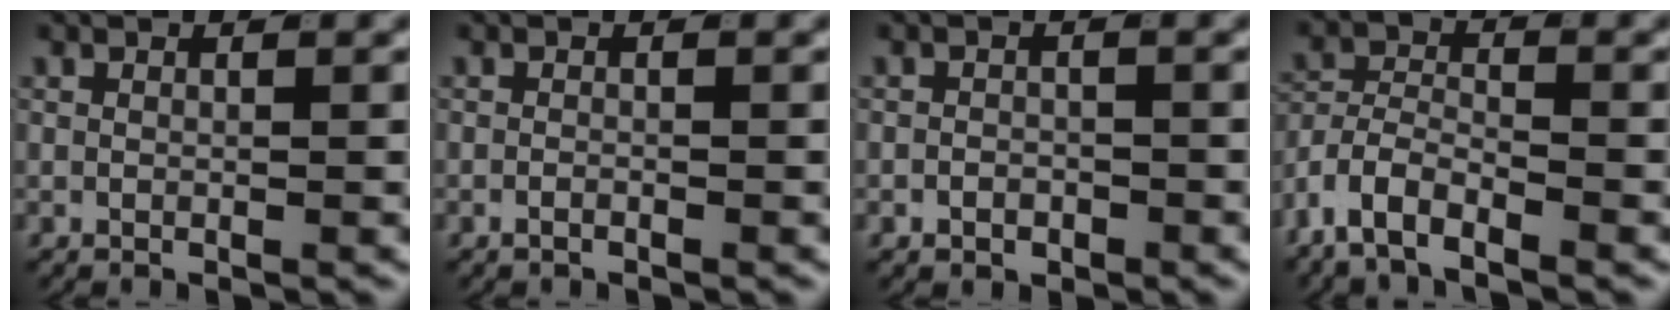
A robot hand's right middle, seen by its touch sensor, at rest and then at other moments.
{"total": 0.7, "force": [-0.7, 0.2, 0.2], "torque": [-0.009, -0.002, -0.013]}
{"total": 1.2, "force": [-0.9, 0.8, 0.3], "torque": [0.005, -0.001, -0.015]}
{"total": 5.6, "force": [-3.0, 3.9, 2.7], "torque": [-0.069, -0.015, -0.059]}